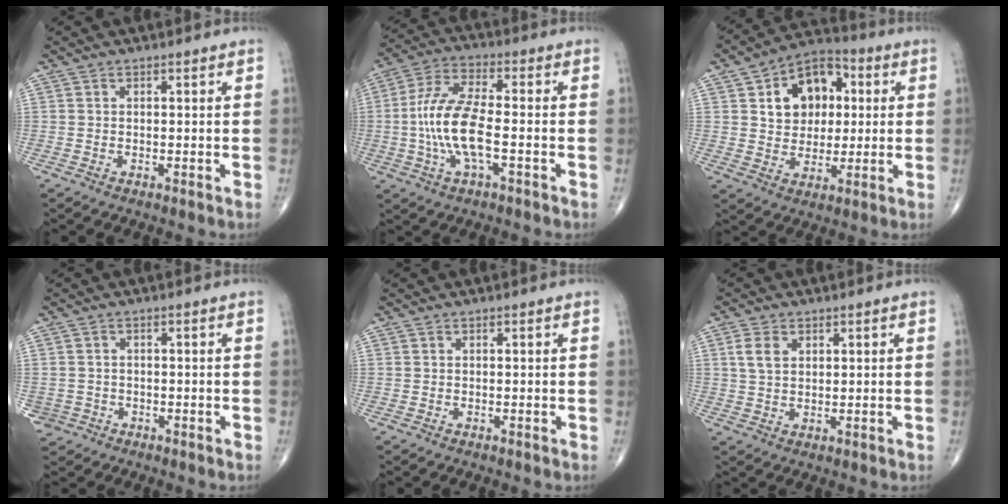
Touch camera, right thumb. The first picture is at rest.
{"total": 12.2, "force": [-2.1, 4.3, 11.3], "torque": [-0.245, 0.024, -0.041]}
{"total": 13.6, "force": [3.3, 10.1, 8.5], "torque": [-0.088, 0.008, 0.048]}
{"total": 2.7, "force": [-1.0, 2.5, -0.1], "torque": [0.010, 0.009, -0.017]}
{"total": 0.0}
{"total": 4.0, "force": [1.6, 2.6, 2.6], "torque": [-0.048, 0.000, 0.034]}